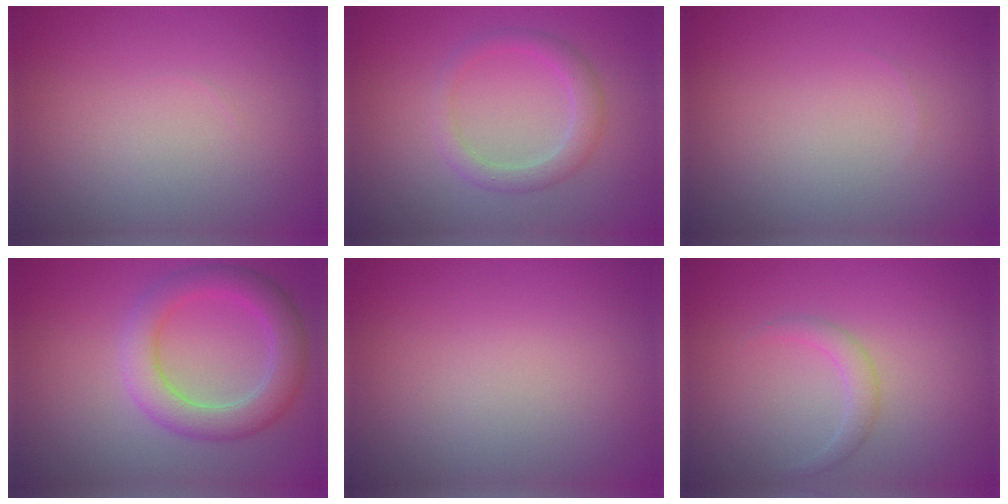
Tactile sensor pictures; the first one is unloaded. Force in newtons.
{"total": 2.4, "press": 2.4, "slide": 0.2}
{"total": 0.0}
{"total": 4.6, "press": 4.6, "slide": 0.2}
{"total": 0.0}
{"total": 1.4, "press": 1.4, "slide": 0.0}